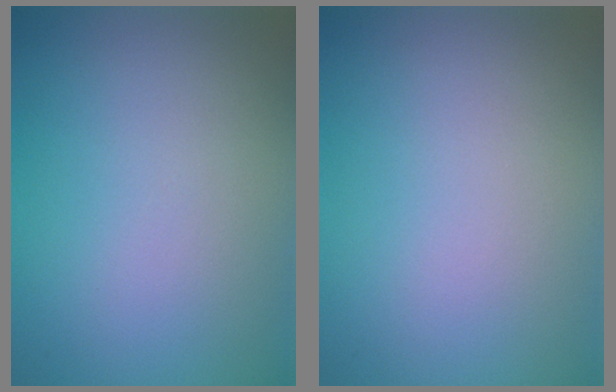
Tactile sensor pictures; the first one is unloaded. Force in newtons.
{"total": 0.0}